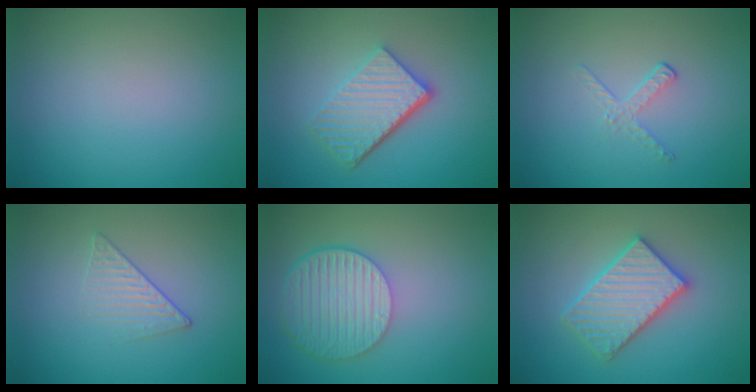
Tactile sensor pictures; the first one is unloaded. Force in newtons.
{"total": 5.3, "press": 3.8, "slide": 3.7}
{"total": 1.2, "press": 0.4, "slide": 1.2}
{"total": 1.6, "press": 1.0, "slide": 1.2}
{"total": 6.2, "press": 4.6, "slide": 4.2}
{"total": 4.1, "press": 4.0, "slide": 0.7}